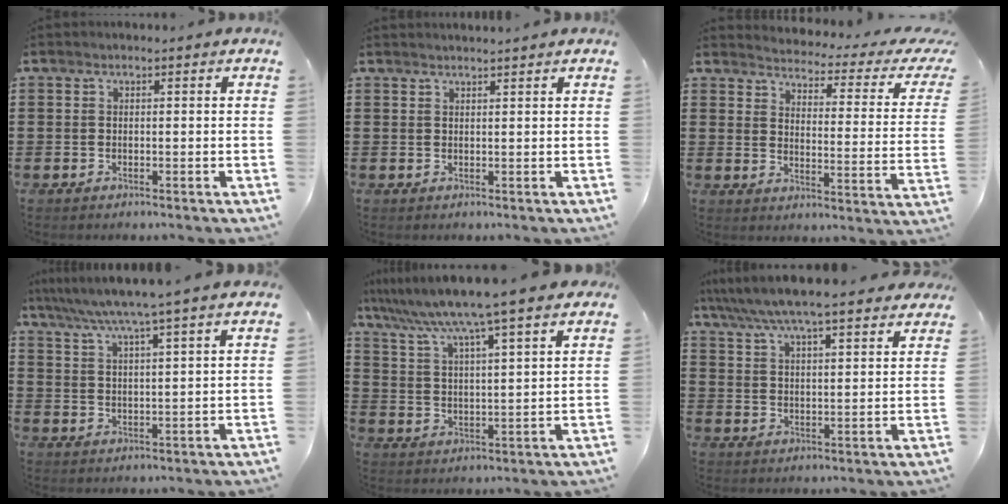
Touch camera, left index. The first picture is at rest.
{"total": 1.2, "force": [1.2, -0.3, 0.1], "torque": [-0.002, -0.003, 0.025]}
{"total": 2.6, "force": [2.3, -0.2, 1.1], "torque": [-0.032, -0.033, 0.027]}
{"total": 6.0, "force": [5.1, -1.1, 2.9], "torque": [-0.075, -0.029, 0.086]}
{"total": 7.3, "force": [6.2, -1.4, 3.6], "torque": [-0.093, -0.045, 0.098]}
{"total": 6.7, "force": [6.2, 0.0, 2.5], "torque": [-0.073, -0.033, 0.107]}